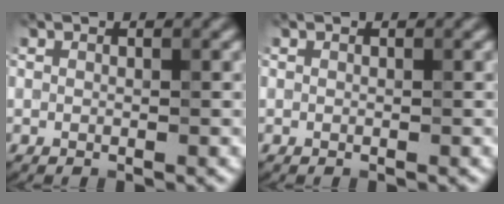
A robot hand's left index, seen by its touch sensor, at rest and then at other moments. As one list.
[{"total": 0.0}]